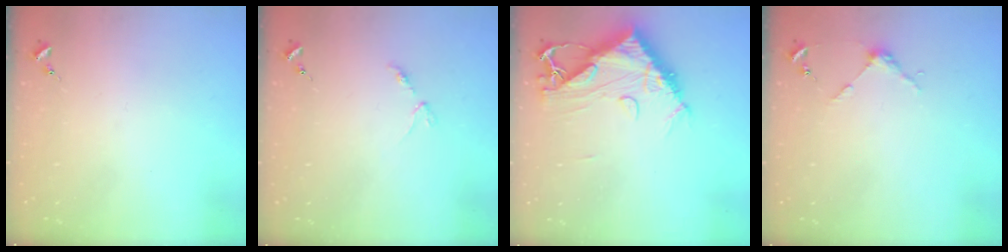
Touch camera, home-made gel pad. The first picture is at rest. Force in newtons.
{"total": 2.8, "press": 2.8, "slide": 0.5}
{"total": 13.4, "press": 13.3, "slide": 1.5}
{"total": 3.7, "press": 3.7, "slide": 0.3}